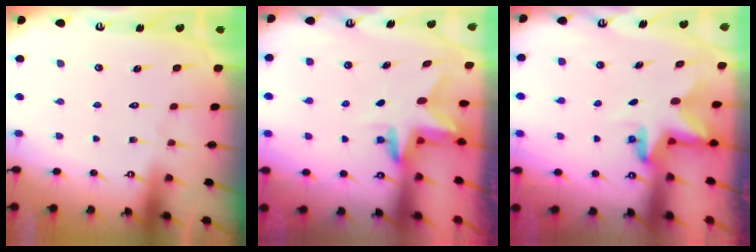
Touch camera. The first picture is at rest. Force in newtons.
{"total": 2.9, "press": 2.9, "slide": 0.3}
{"total": 2.8, "press": 2.8, "slide": 0.2}